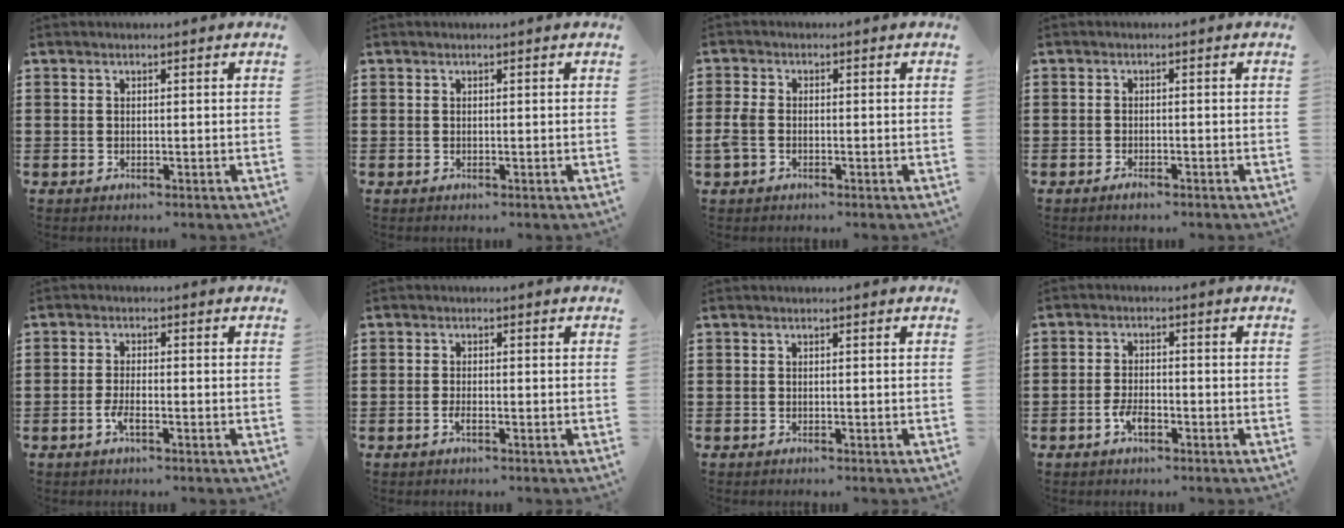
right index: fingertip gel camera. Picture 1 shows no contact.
{"total": 0.0}
{"total": 2.9, "force": [-1.0, 1.8, 2.1], "torque": [-0.069, -0.009, -0.027]}
{"total": 1.1, "force": [-1.0, 0.1, 0.4], "torque": [-0.010, -0.005, -0.019]}
{"total": 2.7, "force": [-1.2, 0.6, 2.3], "torque": [-0.055, -0.006, -0.026]}
{"total": 1.4, "force": [-0.7, 0.3, 1.2], "torque": [-0.032, -0.007, -0.013]}
{"total": 0.0}
{"total": 3.4, "force": [-1.7, 1.4, 2.6], "torque": [-0.059, -0.002, -0.034]}